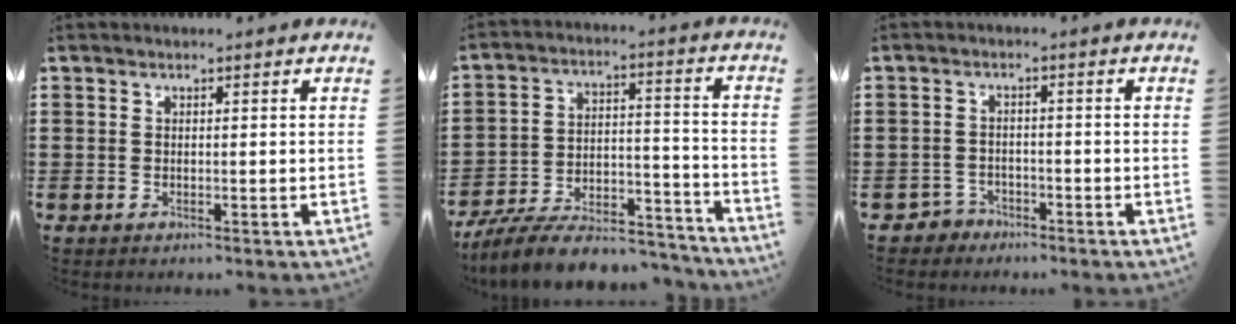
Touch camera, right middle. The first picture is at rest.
{"total": 9.1, "force": [-8.3, 1.9, 3.3], "torque": [-0.054, 0.019, -0.159]}
{"total": 2.3, "force": [-2.1, 1.0, 0.0], "torque": [-0.008, 0.001, -0.047]}